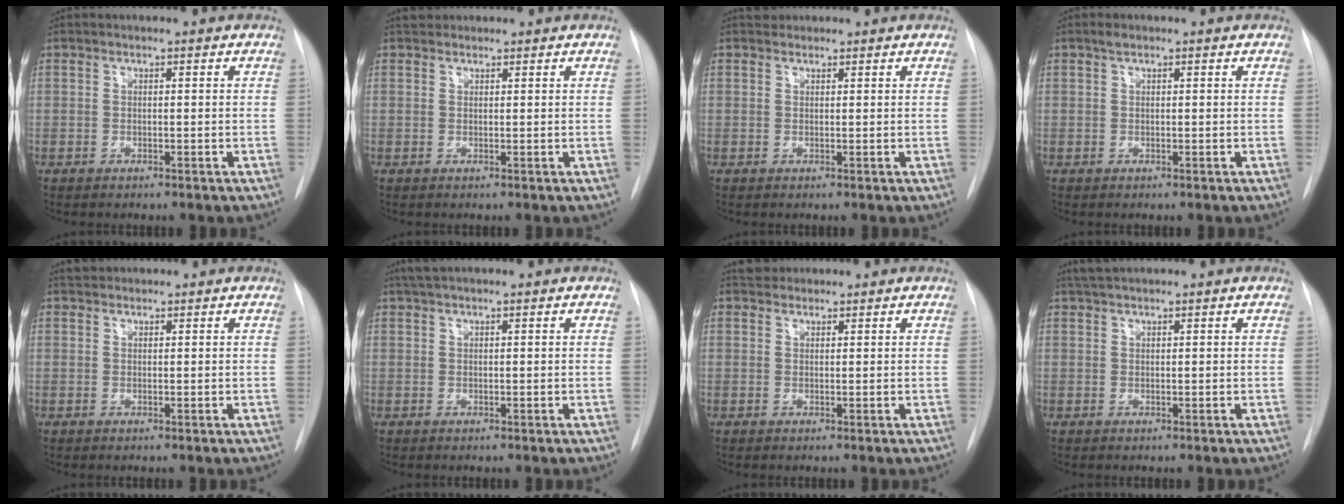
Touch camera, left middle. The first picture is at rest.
{"total": 1.7, "force": [1.6, 0.8, 0.1], "torque": [-0.003, 0.016, 0.024]}
{"total": 1.3, "force": [1.1, 0.6, -0.1], "torque": [-0.001, 0.012, 0.018]}
{"total": 0.8, "force": [0.6, 0.3, 0.5], "torque": [-0.012, 0.008, 0.011]}
{"total": 1.7, "force": [1.5, 0.7, 0.1], "torque": [-0.006, 0.016, 0.025]}
{"total": 2.9, "force": [2.4, 0.4, 1.7], "torque": [-0.031, 0.026, 0.044]}
{"total": 2.3, "force": [2.1, 1.0, 0.0], "torque": [-0.001, 0.016, 0.032]}
{"total": 2.7, "force": [2.4, 0.2, 1.2], "torque": [-0.022, 0.022, 0.045]}